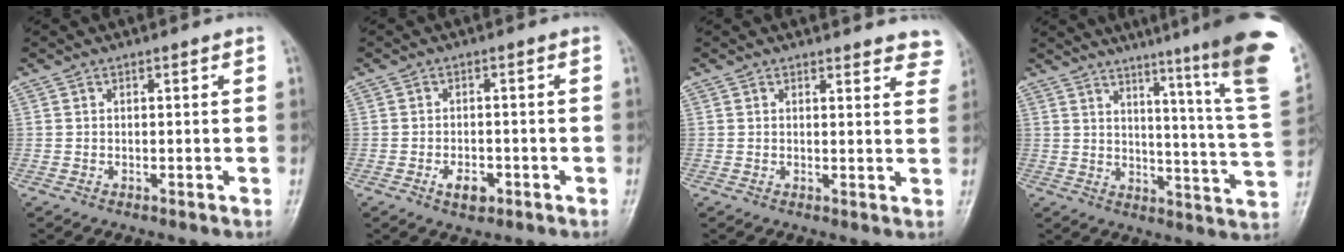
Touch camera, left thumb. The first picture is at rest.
{"total": 3.6, "force": [-1.6, 2.1, 2.4], "torque": [-0.035, 0.007, -0.023]}
{"total": 7.2, "force": [6.8, 2.1, 1.3], "torque": [0.029, -0.031, 0.051]}
{"total": 23.6, "force": [15.8, 0.2, 17.6], "torque": [-0.221, -0.107, 0.200]}